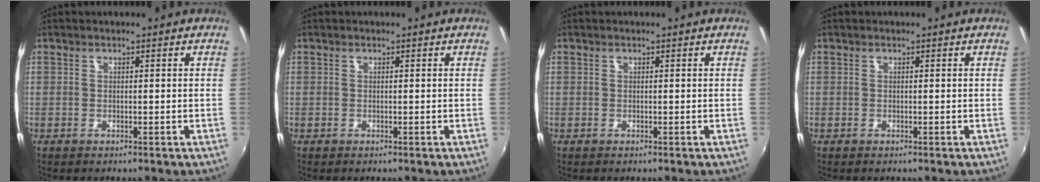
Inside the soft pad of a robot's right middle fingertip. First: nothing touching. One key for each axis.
{"total": 0.0}
{"total": 0.0}
{"total": 0.0}